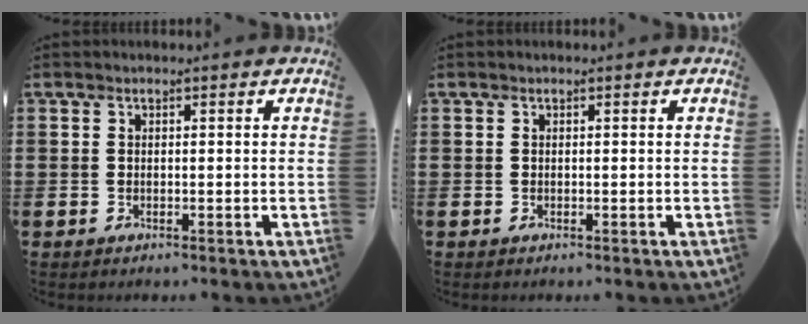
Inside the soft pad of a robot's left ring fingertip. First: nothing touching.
{"total": 0.0}